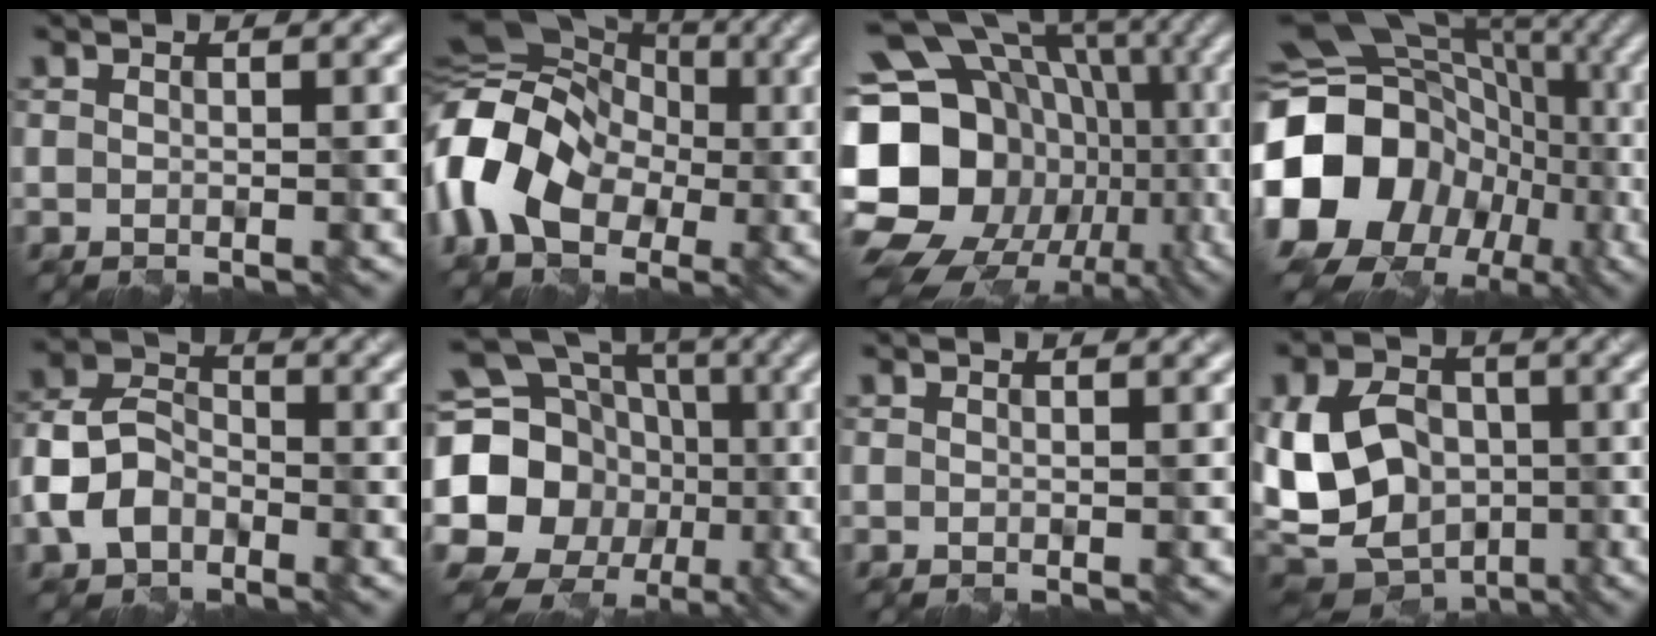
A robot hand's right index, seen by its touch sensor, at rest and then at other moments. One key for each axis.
{"total": 10.3, "fx": -2.5, "fy": 7.8, "fz": 6.3, "tx": -0.124, "ty": 0.009, "tz": -0.059}
{"total": 21.6, "fx": -2.6, "fy": 18.2, "fz": 11.4, "tx": -0.203, "ty": 0.018, "tz": -0.071}
{"total": 19.6, "fx": -4.8, "fy": 16.5, "fz": 9.3, "tx": -0.189, "ty": -0.009, "tz": -0.108}
{"total": 5.5, "fx": -2.7, "fy": 3.9, "fz": 2.8, "tx": -0.066, "ty": 0.009, "tz": -0.063}
{"total": 21.2, "fx": -1.0, "fy": 19.1, "fz": 9.3, "tx": -0.183, "ty": 0.006, "tz": -0.062}
{"total": 0.0}
{"total": 14.3, "fx": -3.5, "fy": 11.2, "fz": 8.2, "tx": -0.170, "ty": -0.004, "tz": -0.073}